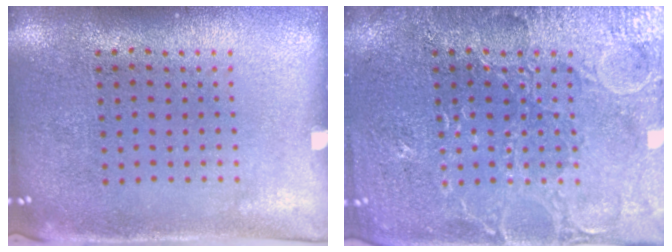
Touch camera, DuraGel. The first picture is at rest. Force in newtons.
{"total": 5.1, "press": 5.0, "slide": 0.7}